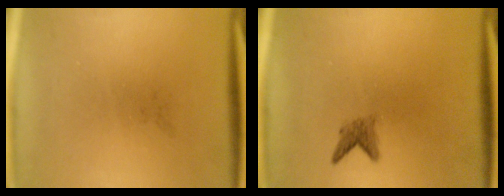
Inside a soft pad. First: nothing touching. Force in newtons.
{"total": 1.7}